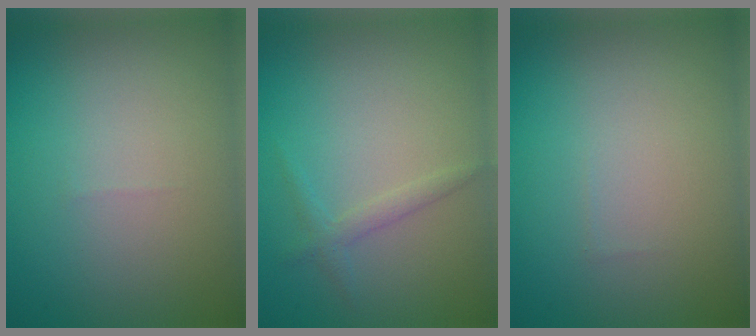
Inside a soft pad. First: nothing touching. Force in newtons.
{"total": 1.3, "press": 1.3, "slide": 0.1}
{"total": 0.0}